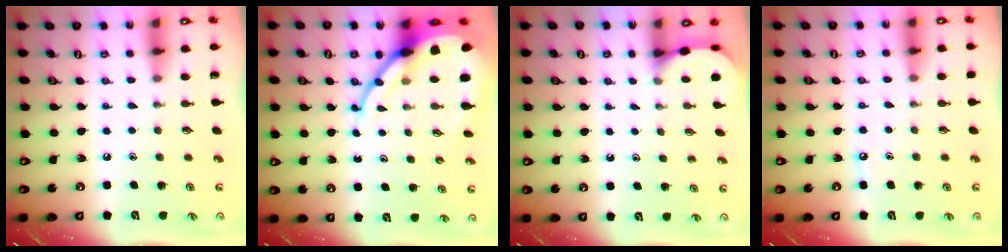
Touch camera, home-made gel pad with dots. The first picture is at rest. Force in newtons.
{"total": 12.5, "press": 12.4, "slide": 1.4}
{"total": 1.9, "press": 1.9, "slide": 0.2}
{"total": 3.3, "press": 3.3, "slide": 0.5}